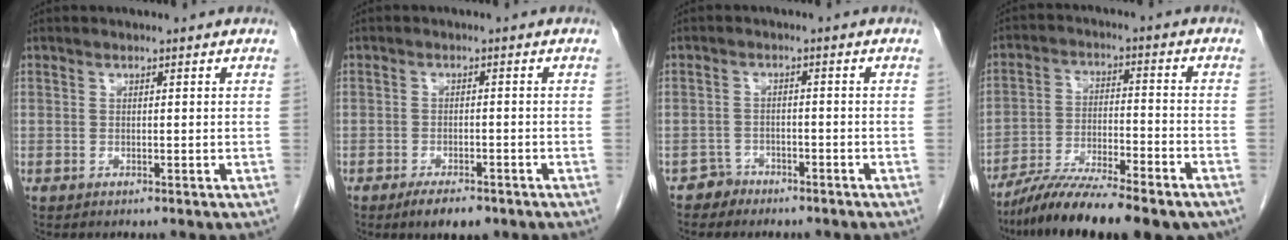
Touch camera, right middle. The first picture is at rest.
{"total": 4.3, "force": [-3.0, 1.5, 2.7], "torque": [-0.045, -0.003, -0.042]}
{"total": 2.7, "force": [-2.0, 1.7, -0.6], "torque": [0.005, 0.010, -0.036]}
{"total": 16.8, "force": [-13.5, 2.5, 9.6], "torque": [-0.146, -0.011, -0.220]}